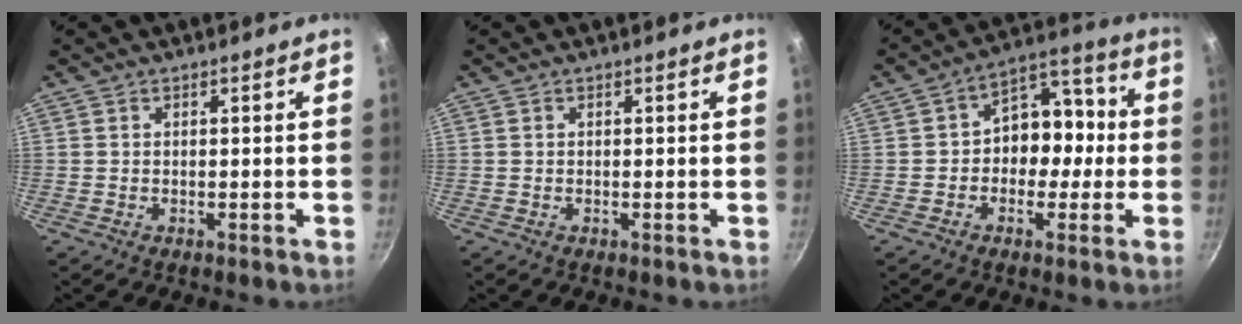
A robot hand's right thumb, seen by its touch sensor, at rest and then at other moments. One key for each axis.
{"total": 0.0}
{"total": 11.0, "fx": -0.9, "fy": 8.6, "fz": 6.9, "tx": -0.030, "ty": 0.042, "tz": -0.028}